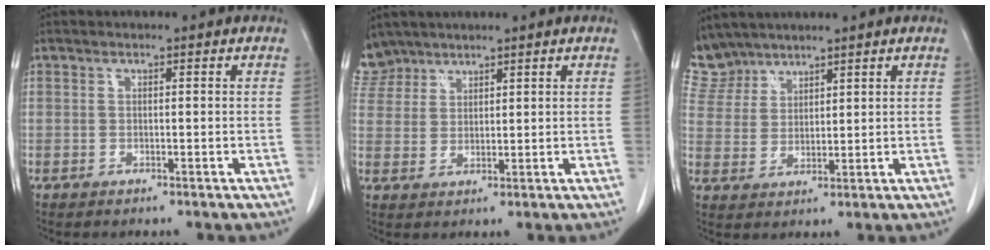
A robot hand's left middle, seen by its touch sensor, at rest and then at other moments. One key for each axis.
{"total": 5.6, "fx": 4.9, "fy": 2.7, "fz": -0.2, "tx": 0.005, "ty": 0.007, "tz": 0.102}
{"total": 6.3, "fx": 5.9, "fy": 2.1, "fz": -0.4, "tx": 0.001, "ty": 0.006, "tz": 0.131}